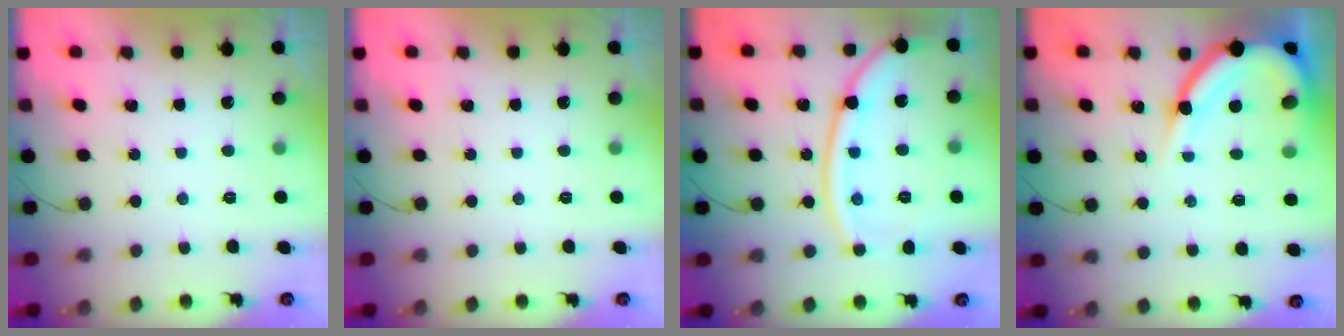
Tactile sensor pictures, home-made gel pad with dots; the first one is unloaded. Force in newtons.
{"total": 0.0}
{"total": 14.1, "press": 14.0, "slide": 0.8}
{"total": 13.3, "press": 13.3, "slide": 1.3}